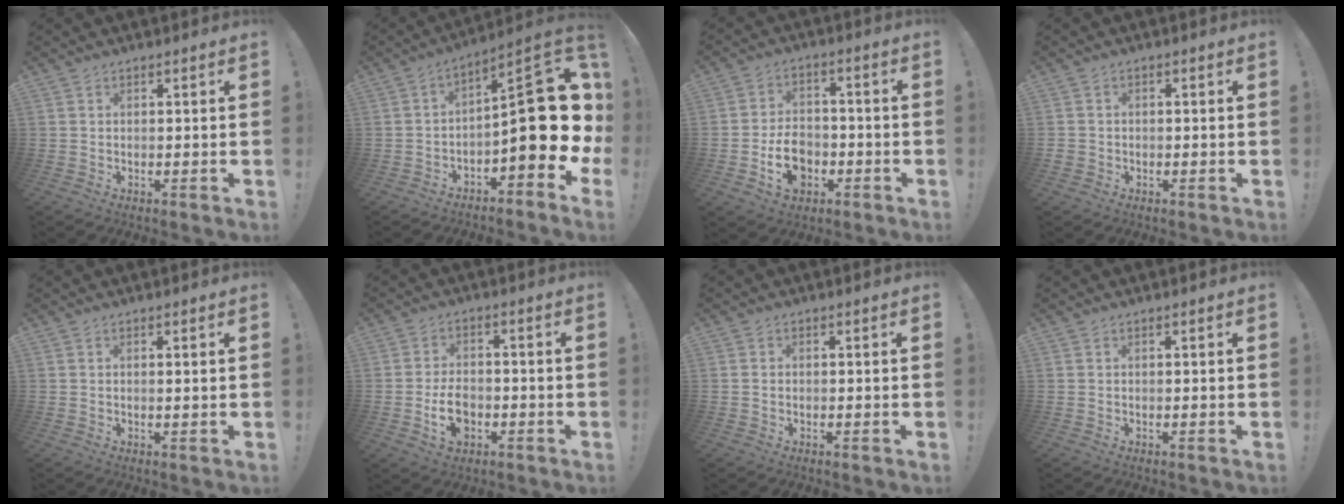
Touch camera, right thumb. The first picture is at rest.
{"total": 19.2, "force": [-1.9, 6.7, 17.9], "torque": [-0.239, 0.009, -0.026]}
{"total": 10.6, "force": [-3.6, 7.9, 6.1], "torque": [-0.089, 0.020, -0.062]}
{"total": 1.9, "force": [-0.8, 1.5, 0.7], "torque": [-0.010, 0.005, -0.015]}
{"total": 1.0, "force": [0.5, -0.2, 0.8], "torque": [0.000, -0.007, 0.004]}
{"total": 7.9, "force": [-2.5, 5.5, 5.1], "torque": [-0.076, 0.007, -0.043]}
{"total": 0.7, "force": [-0.2, 0.6, 0.2], "torque": [-0.003, 0.002, -0.003]}
{"total": 0.0}